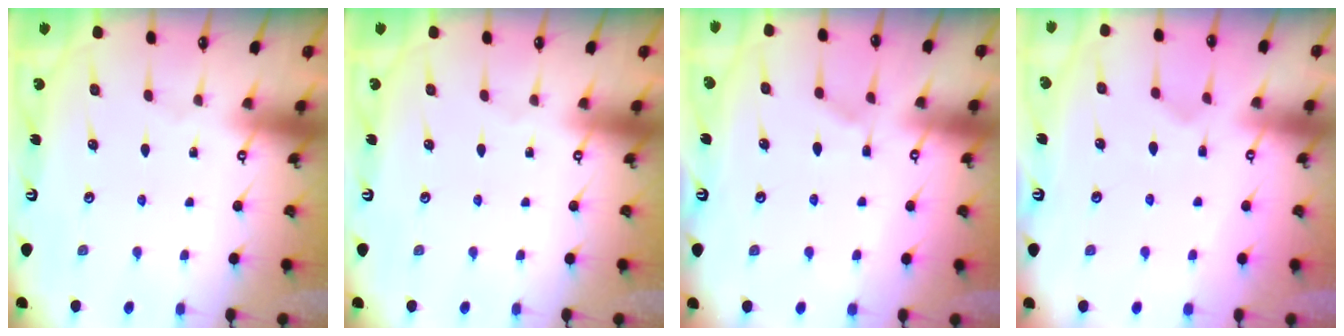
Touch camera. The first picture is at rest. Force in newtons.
{"total": 0.0}
{"total": 5.6, "press": 5.6, "slide": 0.6}
{"total": 3.6, "press": 3.4, "slide": 1.1}